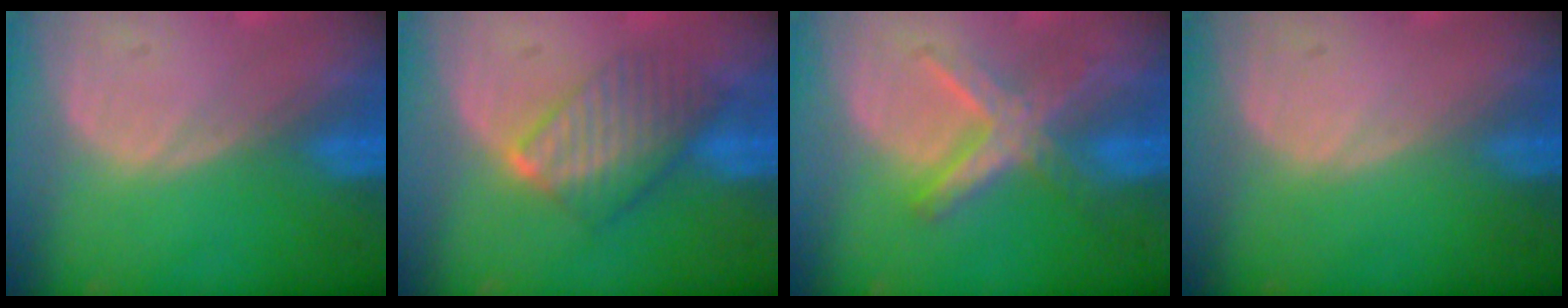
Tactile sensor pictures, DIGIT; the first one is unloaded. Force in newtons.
{"total": 6.4, "press": 6.3, "slide": 0.8}
{"total": 6.1, "press": 6.1, "slide": 0.2}
{"total": 0.0}